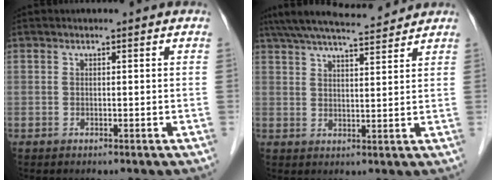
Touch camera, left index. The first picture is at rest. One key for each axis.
{"total": 12.1, "fx": 11.0, "fy": 0.9, "fz": 5.0, "tx": -0.093, "ty": 0.022, "tz": 0.170}